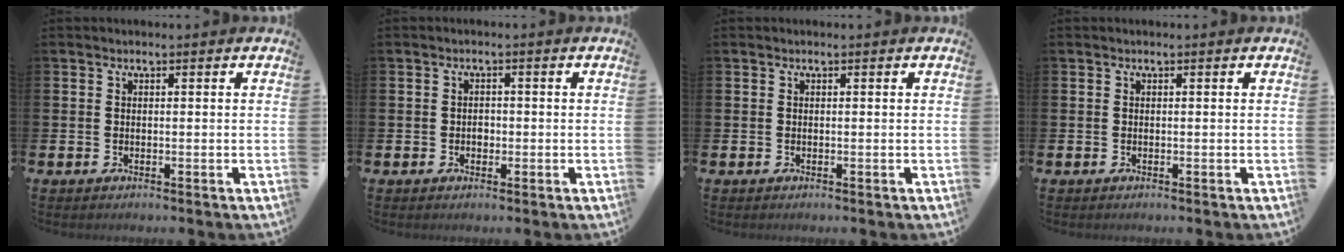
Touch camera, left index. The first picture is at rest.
{"total": 1.3, "force": [-0.2, 1.1, 0.6], "torque": [0.001, 0.000, -0.008]}
{"total": 0.0}
{"total": 0.0}